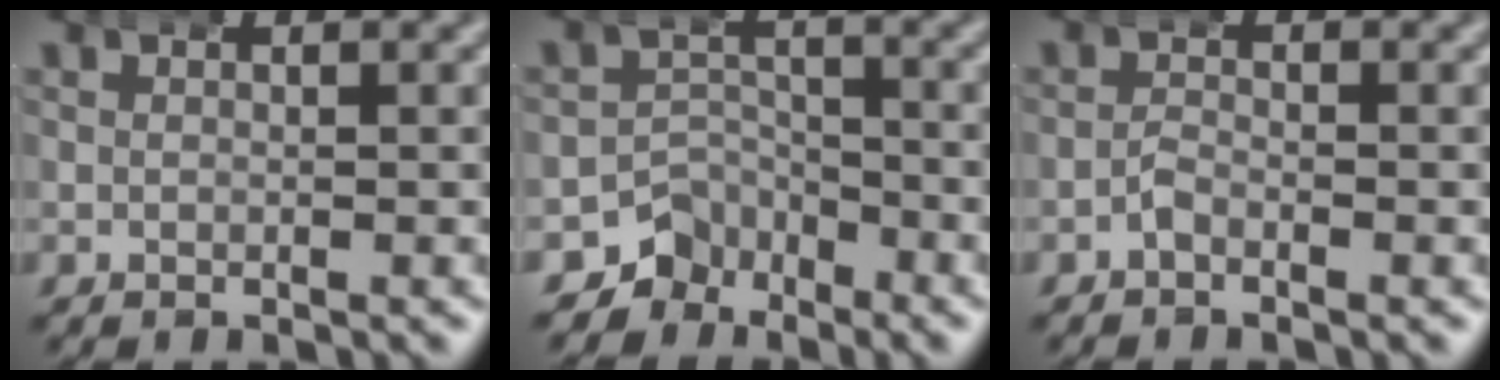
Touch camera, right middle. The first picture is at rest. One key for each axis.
{"total": 5.2, "fx": -3.5, "fy": 3.7, "fz": 0.7, "tx": -0.022, "ty": -0.016, "tz": -0.069}
{"total": 1.0, "fx": -0.9, "fy": 0.3, "fz": 0.3, "tx": -0.011, "ty": -0.005, "tz": -0.020}